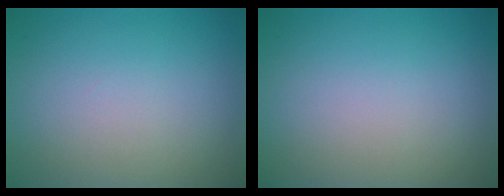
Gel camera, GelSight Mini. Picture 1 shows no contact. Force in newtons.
{"total": 0.0}